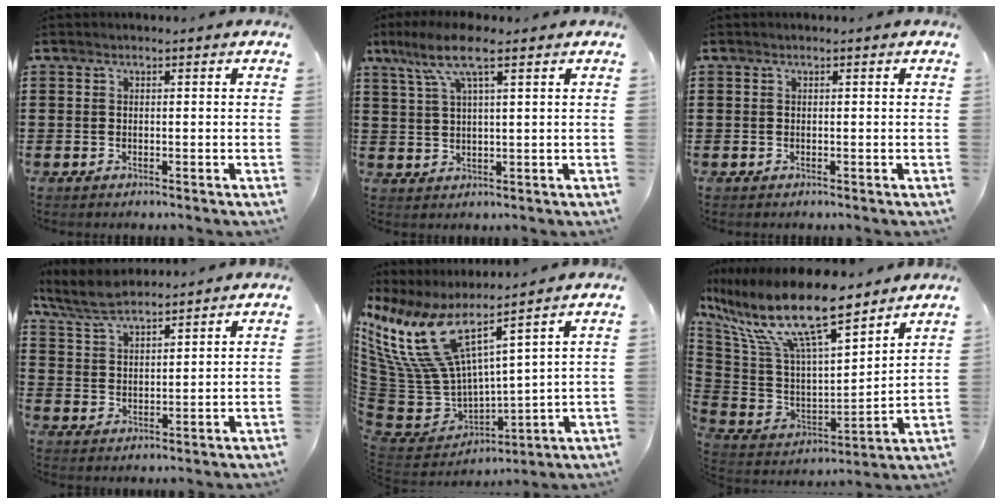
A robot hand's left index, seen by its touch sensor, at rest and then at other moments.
{"total": 7.4, "force": [4.2, 1.5, 6.0], "torque": [-0.127, 0.005, 0.072]}
{"total": 0.0}
{"total": 5.3, "force": [4.7, 1.5, 1.8], "torque": [-0.050, -0.005, 0.089]}
{"total": 12.5, "force": [7.3, 4.9, 8.8], "torque": [-0.242, -0.059, 0.125]}
{"total": 15.7, "force": [10.7, 4.1, 10.7], "torque": [-0.254, -0.063, 0.182]}